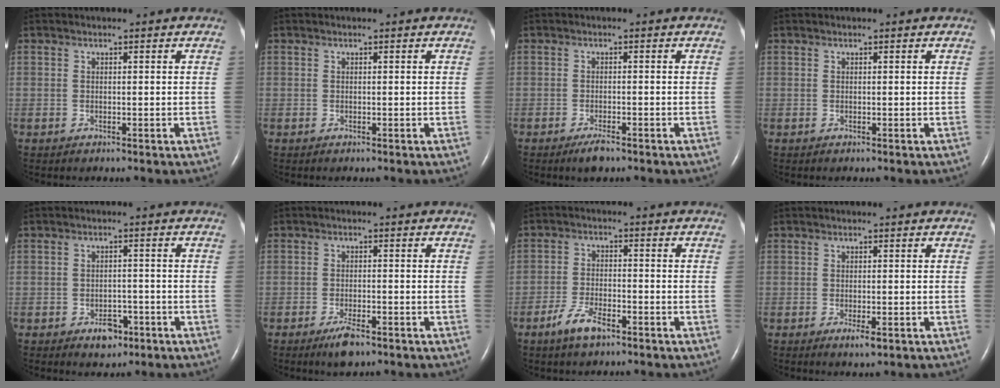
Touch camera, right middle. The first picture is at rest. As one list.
[{"total": 0.0}, {"total": 2.3, "force": [-1.7, 0.5, 1.5], "torque": [-0.035, -0.004, -0.029]}, {"total": 0.0}, {"total": 3.5, "force": [-2.1, 2.0, 1.9], "torque": [-0.026, 0.004, -0.025]}, {"total": 3.5, "force": [-2.5, 0.8, 2.4], "torque": [-0.052, -0.004, -0.042]}, {"total": 5.0, "force": [-3.3, 1.5, 3.3], "torque": [-0.074, -0.002, -0.060]}, {"total": 1.9, "force": [-0.9, 0.4, 1.6], "torque": [-0.028, -0.004, -0.014]}]